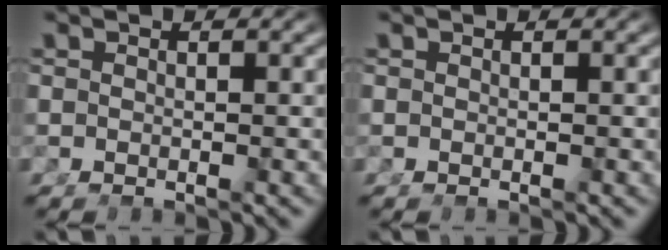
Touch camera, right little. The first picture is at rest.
{"total": 0.0}